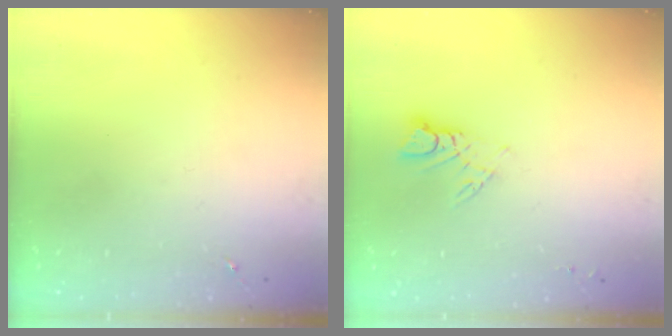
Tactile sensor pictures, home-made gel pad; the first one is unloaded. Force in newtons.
{"total": 4.5, "press": 4.5, "slide": 0.5}